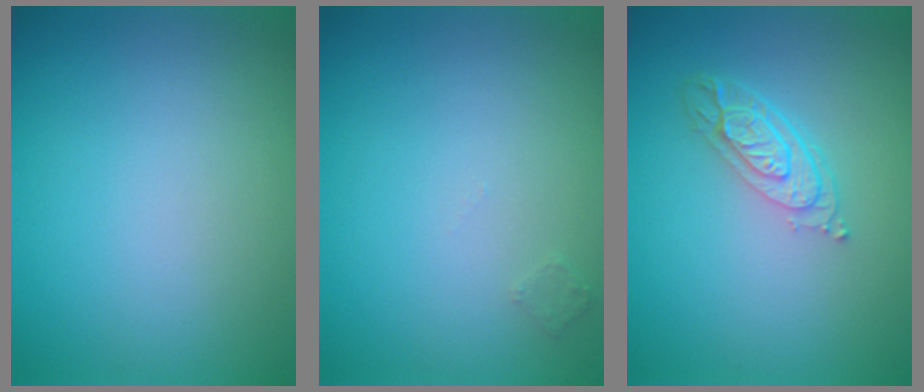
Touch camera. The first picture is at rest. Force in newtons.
{"total": 0.7, "press": 0.7, "slide": 0.0}
{"total": 3.6, "press": 2.7, "slide": 2.4}